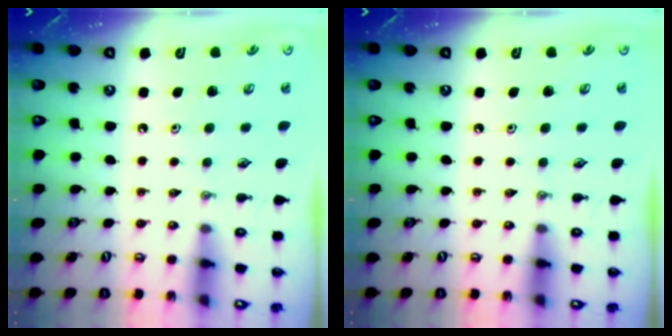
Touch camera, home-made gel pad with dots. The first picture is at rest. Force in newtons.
{"total": 0.0}